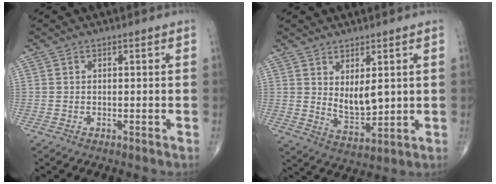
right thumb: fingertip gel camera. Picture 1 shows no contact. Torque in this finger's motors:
{"motor_torque": [0.05, 0.05, 0.10, 0.08, 0.01]}